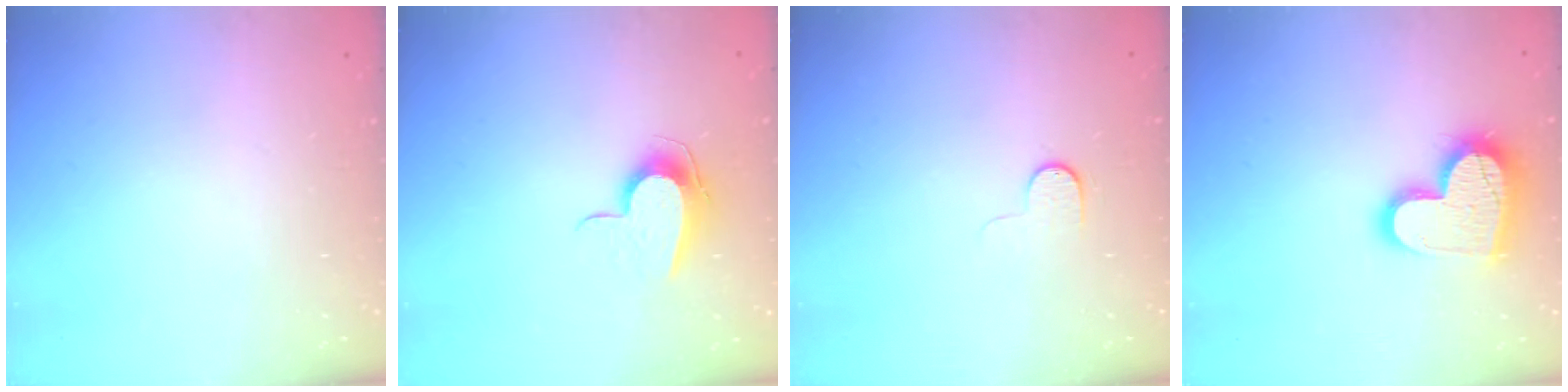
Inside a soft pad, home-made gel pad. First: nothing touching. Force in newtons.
{"total": 9.2, "press": 9.2, "slide": 0.8}
{"total": 5.0, "press": 5.0, "slide": 0.5}
{"total": 16.6, "press": 16.5, "slide": 1.6}